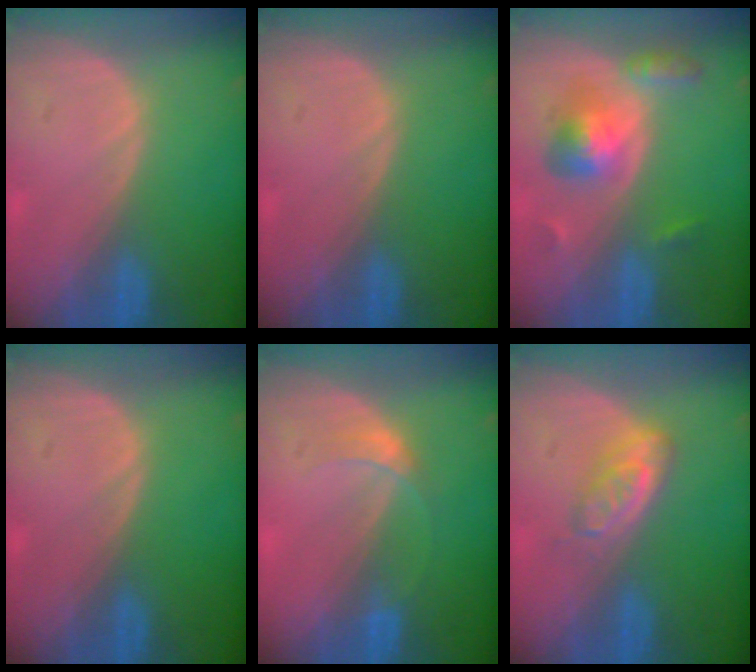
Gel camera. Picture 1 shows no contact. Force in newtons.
{"total": 0.0}
{"total": 5.7, "press": 5.7, "slide": 0.4}
{"total": 0.0}
{"total": 2.5, "press": 2.5, "slide": 0.1}
{"total": 4.7, "press": 4.3, "slide": 1.9}